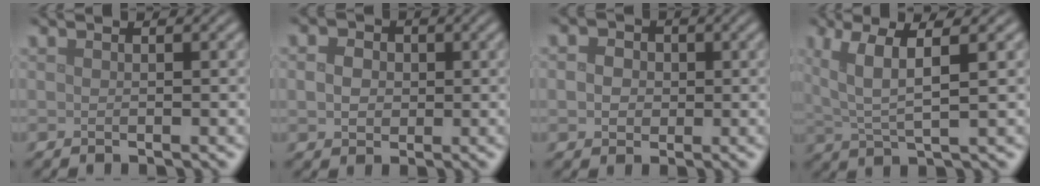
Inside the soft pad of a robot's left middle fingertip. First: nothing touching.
{"total": 3.4, "force": [0.7, 2.8, 1.8], "torque": [-0.029, 0.009, -0.003]}
{"total": 3.9, "force": [1.0, 3.2, 1.9], "torque": [-0.020, 0.021, -0.008]}
{"total": 4.7, "force": [1.9, 1.1, 4.2], "torque": [-0.082, 0.001, 0.039]}